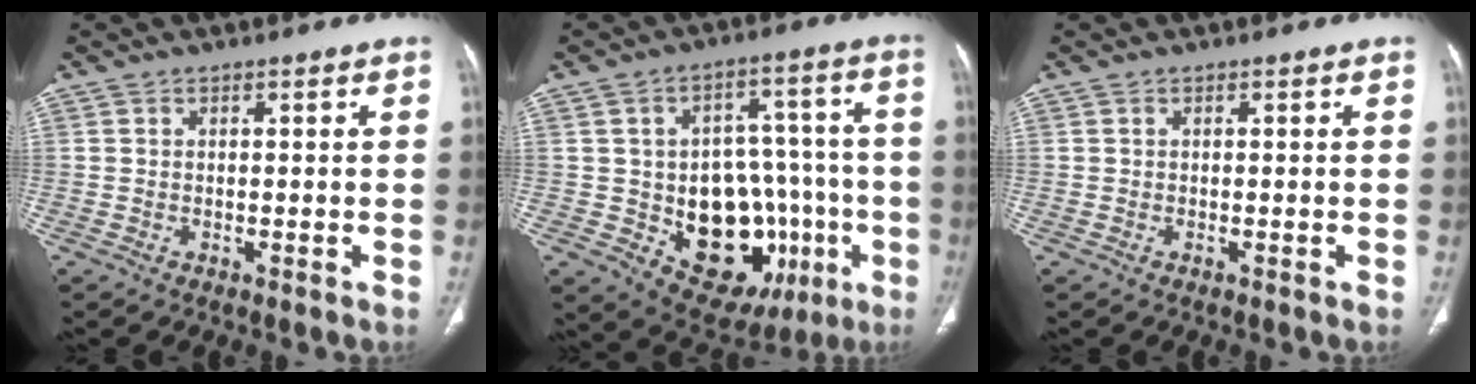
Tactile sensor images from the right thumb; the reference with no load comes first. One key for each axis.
{"total": 21.6, "fx": -5.6, "fy": 14.3, "fz": 15.2, "tx": -0.163, "ty": 0.033, "tz": -0.055}
{"total": 0.0}